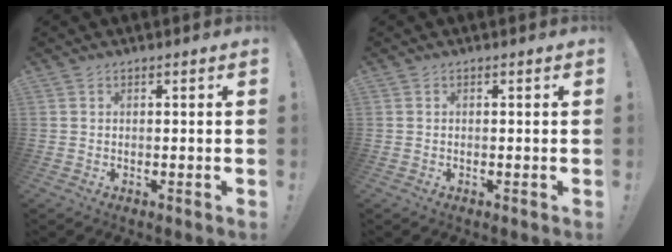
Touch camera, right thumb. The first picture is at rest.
{"total": 0.0}